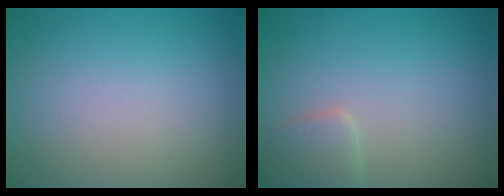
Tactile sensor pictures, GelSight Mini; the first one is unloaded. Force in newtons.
{"total": 2.1, "press": 2.0, "slide": 0.2}